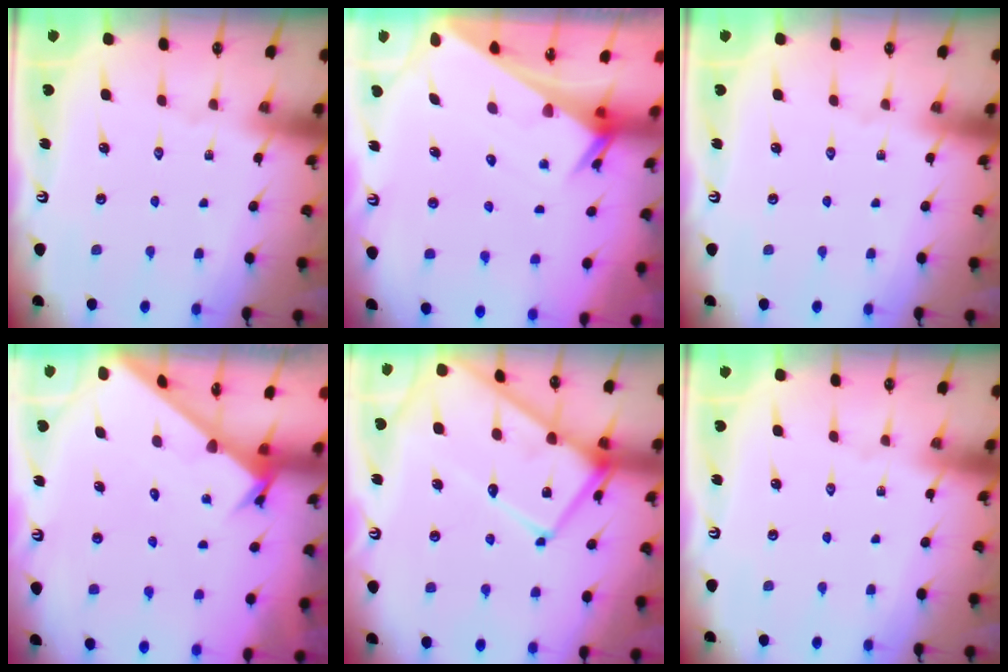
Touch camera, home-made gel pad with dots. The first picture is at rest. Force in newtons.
{"total": 3.0, "press": 2.9, "slide": 0.3}
{"total": 0.0}
{"total": 2.7, "press": 2.7, "slide": 0.3}
{"total": 16.1, "press": 16.1, "slide": 1.5}
{"total": 0.0}